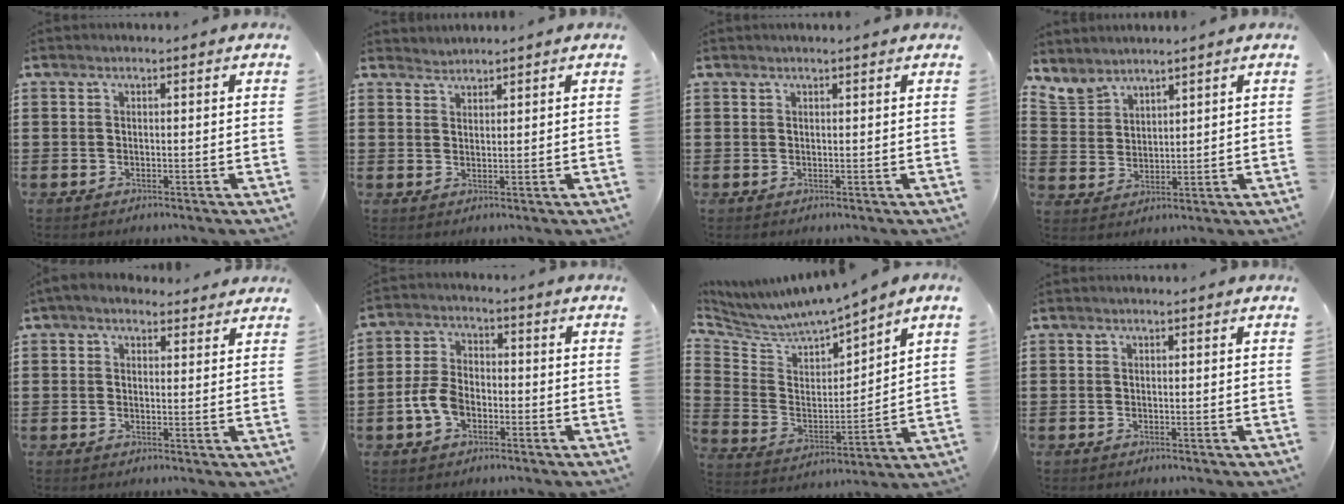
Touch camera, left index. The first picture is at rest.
{"total": 1.4, "force": [1.3, 0.0, -0.4], "torque": [0.003, 0.001, 0.028]}
{"total": 0.6, "force": [0.5, -0.1, 0.4], "torque": [-0.008, -0.003, 0.010]}
{"total": 4.2, "force": [3.9, 1.4, 0.5], "torque": [-0.027, -0.011, 0.076]}
{"total": 2.9, "force": [2.4, 1.1, 1.0], "torque": [-0.027, -0.001, 0.044]}
{"total": 6.0, "force": [-2.1, 3.7, 4.2], "torque": [-0.108, -0.001, -0.047]}
{"total": 4.8, "force": [4.8, 0.4, 0.7], "torque": [-0.046, -0.048, 0.076]}
{"total": 0.0}